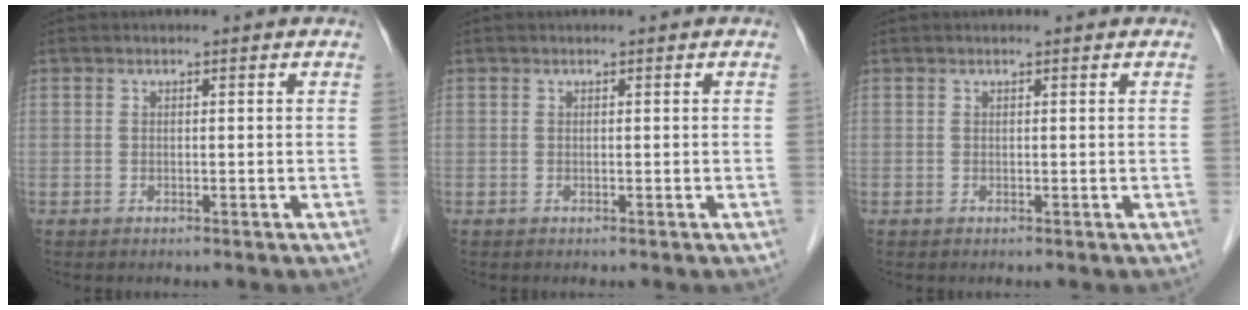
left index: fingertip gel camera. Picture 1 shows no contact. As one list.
[{"total": 0.0}, {"total": 0.0}]